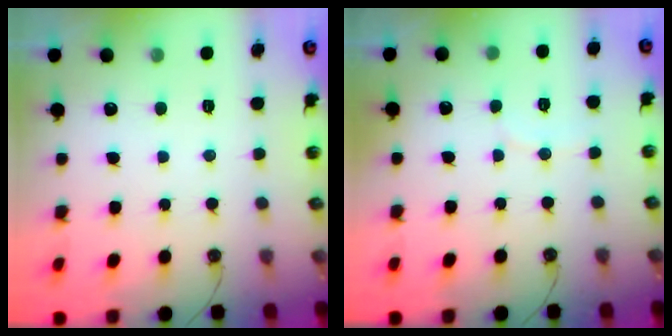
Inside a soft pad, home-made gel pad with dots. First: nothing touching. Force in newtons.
{"total": 3.5, "press": 3.5, "slide": 0.4}